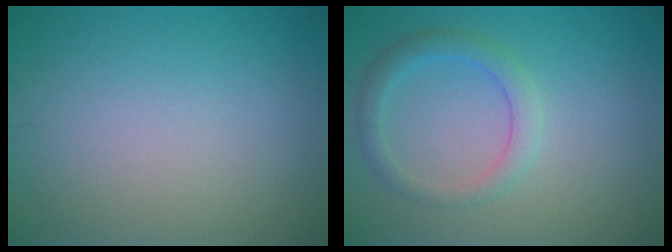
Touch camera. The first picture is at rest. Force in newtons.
{"total": 2.7, "press": 2.6, "slide": 0.2}